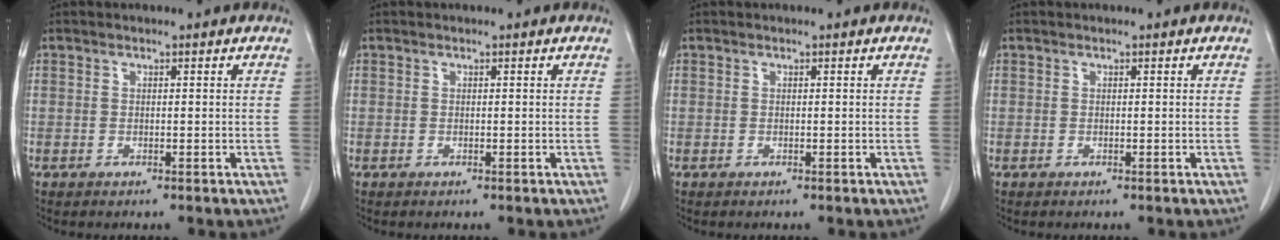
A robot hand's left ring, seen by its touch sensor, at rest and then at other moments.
{"total": 0.0}
{"total": 0.0}
{"total": 0.0}